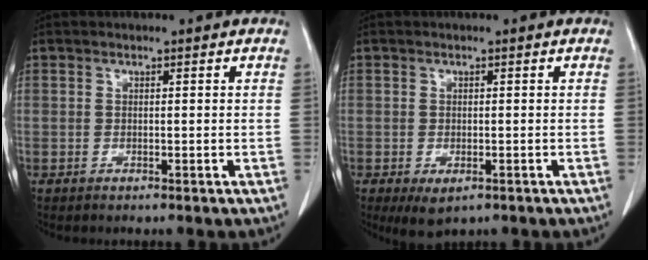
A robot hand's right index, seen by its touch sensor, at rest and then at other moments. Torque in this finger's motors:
{"motor_torque": [0.52, -0.44, 0.09, 0.00]}